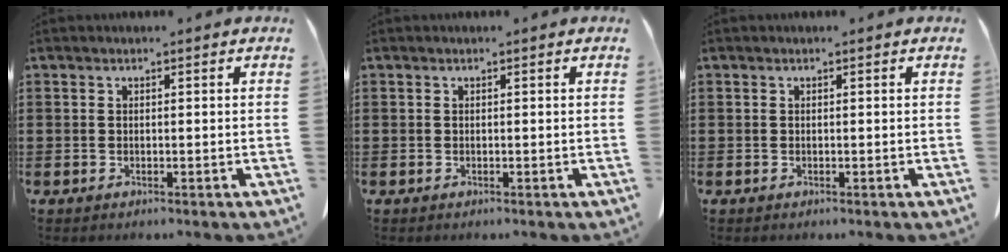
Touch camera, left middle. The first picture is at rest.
{"total": 0.0}
{"total": 0.0}